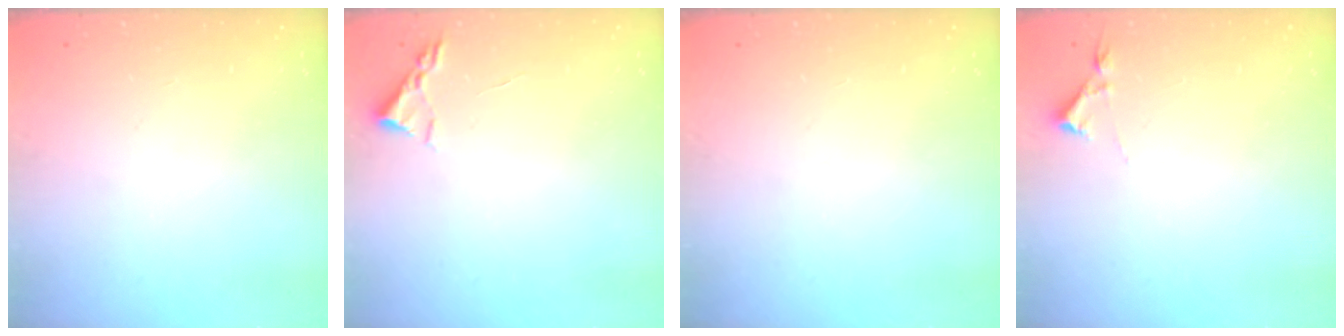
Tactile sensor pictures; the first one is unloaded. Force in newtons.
{"total": 2.4, "press": 2.3, "slide": 0.3}
{"total": 0.0}
{"total": 2.9, "press": 2.9, "slide": 0.5}